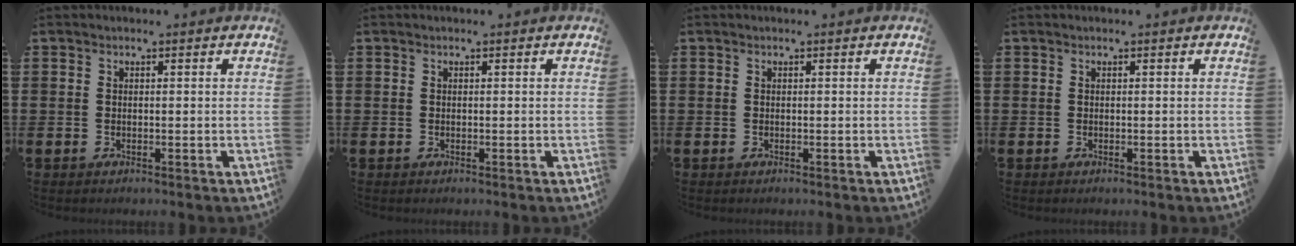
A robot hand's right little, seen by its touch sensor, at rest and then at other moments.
{"total": 0.0}
{"total": 0.0}
{"total": 0.0}